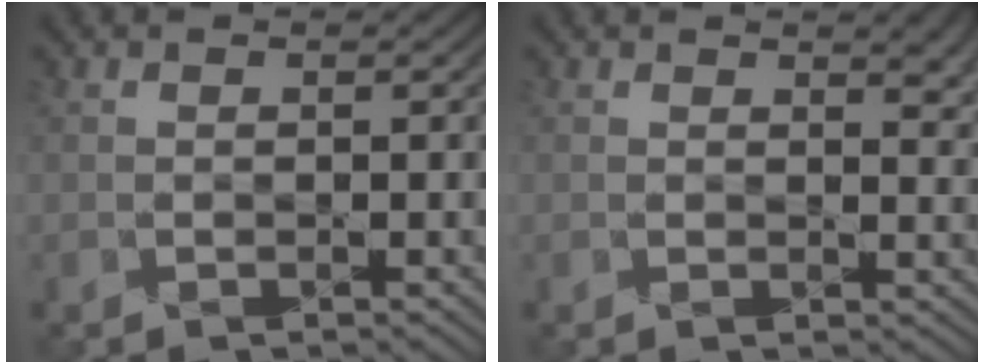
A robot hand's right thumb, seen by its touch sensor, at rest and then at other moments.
{"total": 2.9, "force": [1.6, 1.3, 2.0], "torque": [-0.031, -0.006, 0.028]}